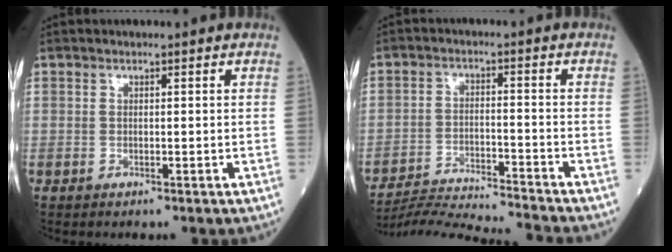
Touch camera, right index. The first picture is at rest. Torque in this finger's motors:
{"motor_torque": [-0.53, -0.44, -0.22, -0.21]}